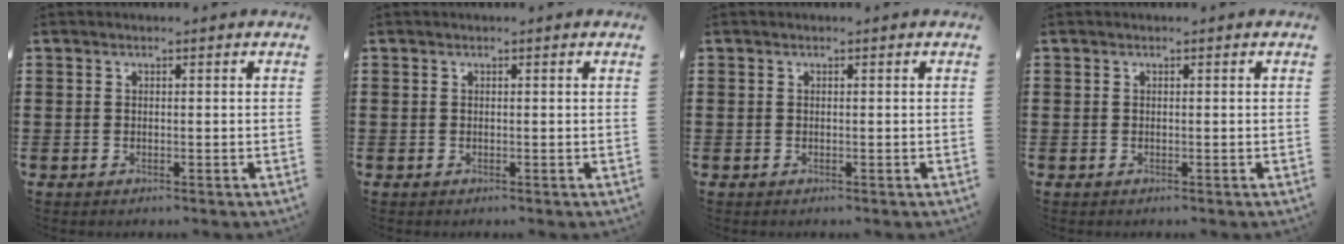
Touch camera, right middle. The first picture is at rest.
{"total": 0.0}
{"total": 0.0}
{"total": 0.0}